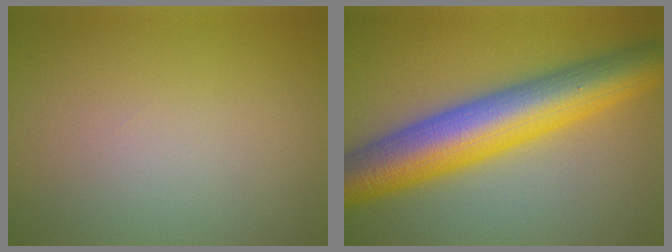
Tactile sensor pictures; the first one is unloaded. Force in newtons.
{"total": 11.2, "press": 11.2, "slide": 0.2}